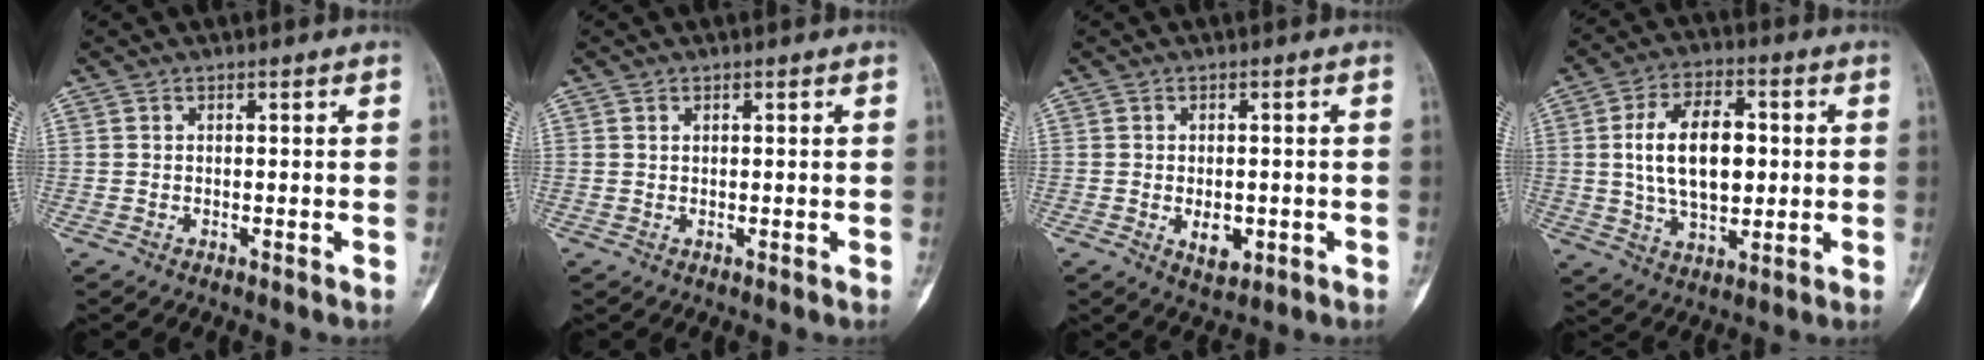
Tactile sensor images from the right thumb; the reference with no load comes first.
{"total": 0.6, "force": [0.3, 0.4, 0.3], "torque": [-0.005, 0.000, 0.006]}
{"total": 4.5, "force": [-1.1, 2.7, 3.4], "torque": [-0.038, -0.003, -0.007]}
{"total": 14.6, "force": [1.5, 8.4, 11.8], "torque": [-0.185, 0.003, 0.027]}